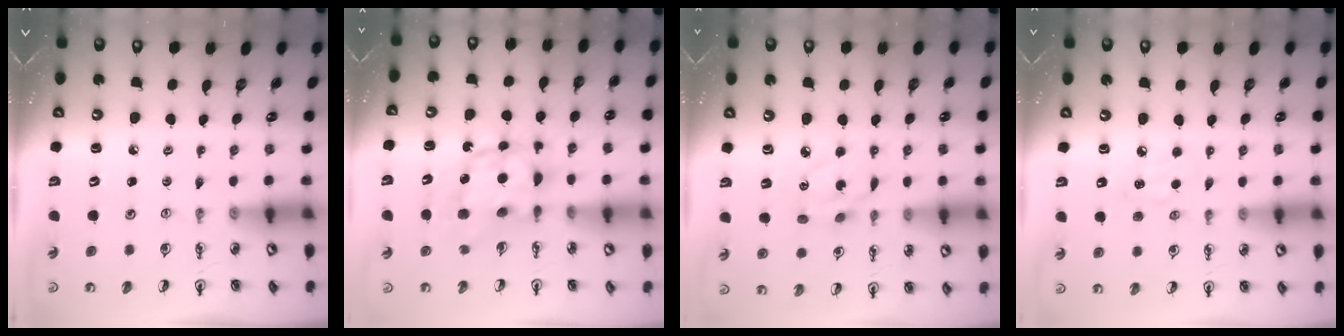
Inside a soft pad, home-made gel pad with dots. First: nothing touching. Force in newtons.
{"total": 9.0, "press": 9.0, "slide": 1.0}
{"total": 6.3, "press": 6.3, "slide": 0.1}
{"total": 5.9, "press": 5.8, "slide": 0.7}